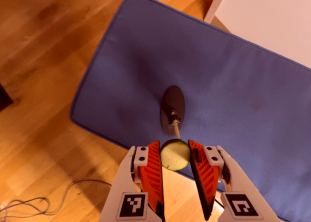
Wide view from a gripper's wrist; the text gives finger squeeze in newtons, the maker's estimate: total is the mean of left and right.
{"total": 9.4, "left": 9.5, "right": 9.2}